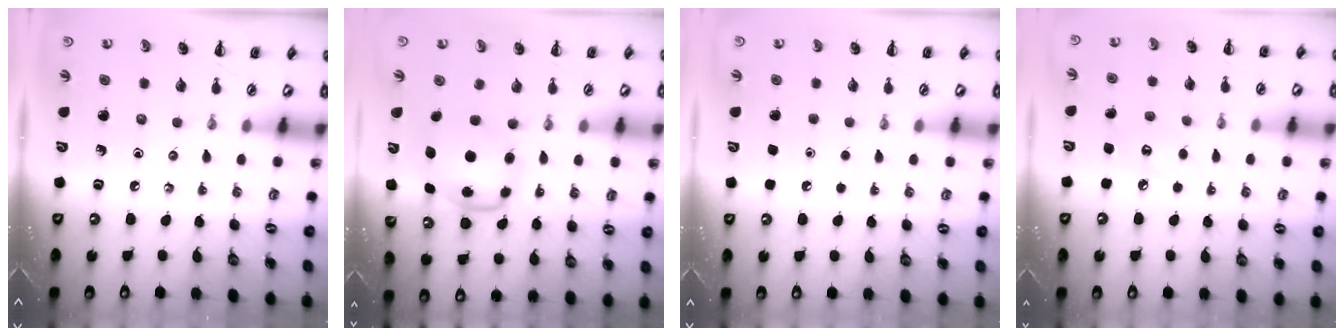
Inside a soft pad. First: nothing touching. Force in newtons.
{"total": 6.4, "press": 6.4, "slide": 0.6}
{"total": 1.6, "press": 1.6, "slide": 0.1}
{"total": 6.0, "press": 5.8, "slide": 1.6}